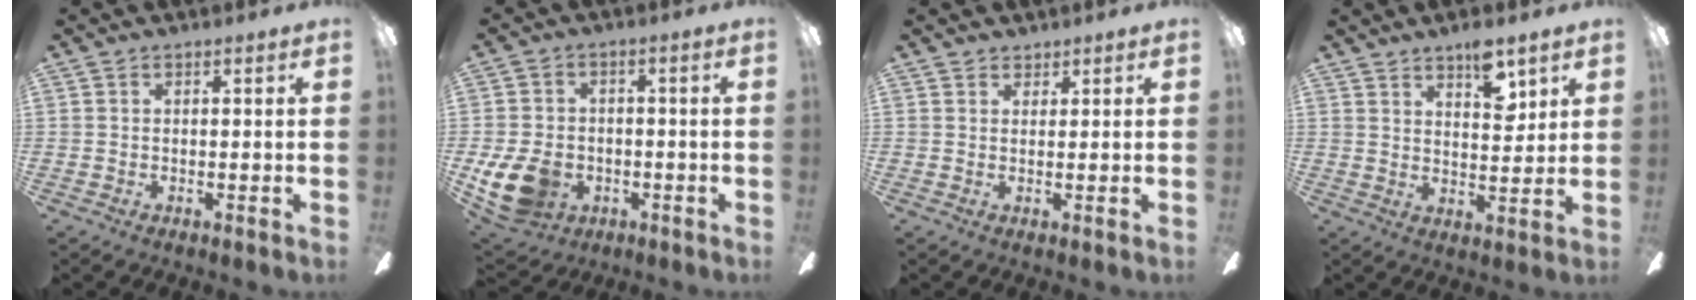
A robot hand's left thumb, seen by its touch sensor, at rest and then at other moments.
{"total": 12.2, "force": [-4.3, 8.8, 7.3], "torque": [-0.161, 0.021, -0.077]}
{"total": 1.4, "force": [1.2, 0.6, 0.0], "torque": [0.008, -0.004, 0.022]}
{"total": 8.4, "force": [5.7, 3.4, 5.1], "torque": [-0.057, -0.033, 0.093]}